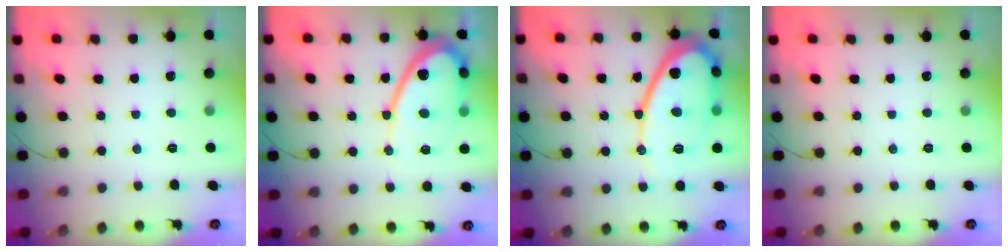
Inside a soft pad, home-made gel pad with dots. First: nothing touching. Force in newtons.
{"total": 13.5, "press": 13.4, "slide": 1.1}
{"total": 17.1, "press": 17.1, "slide": 1.5}
{"total": 0.0}